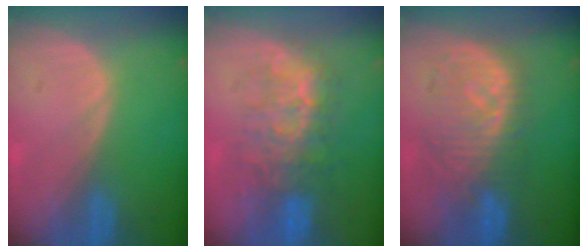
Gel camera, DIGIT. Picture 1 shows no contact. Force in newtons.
{"total": 8.7, "press": 8.1, "slide": 3.1}
{"total": 9.4, "press": 8.9, "slide": 3.2}